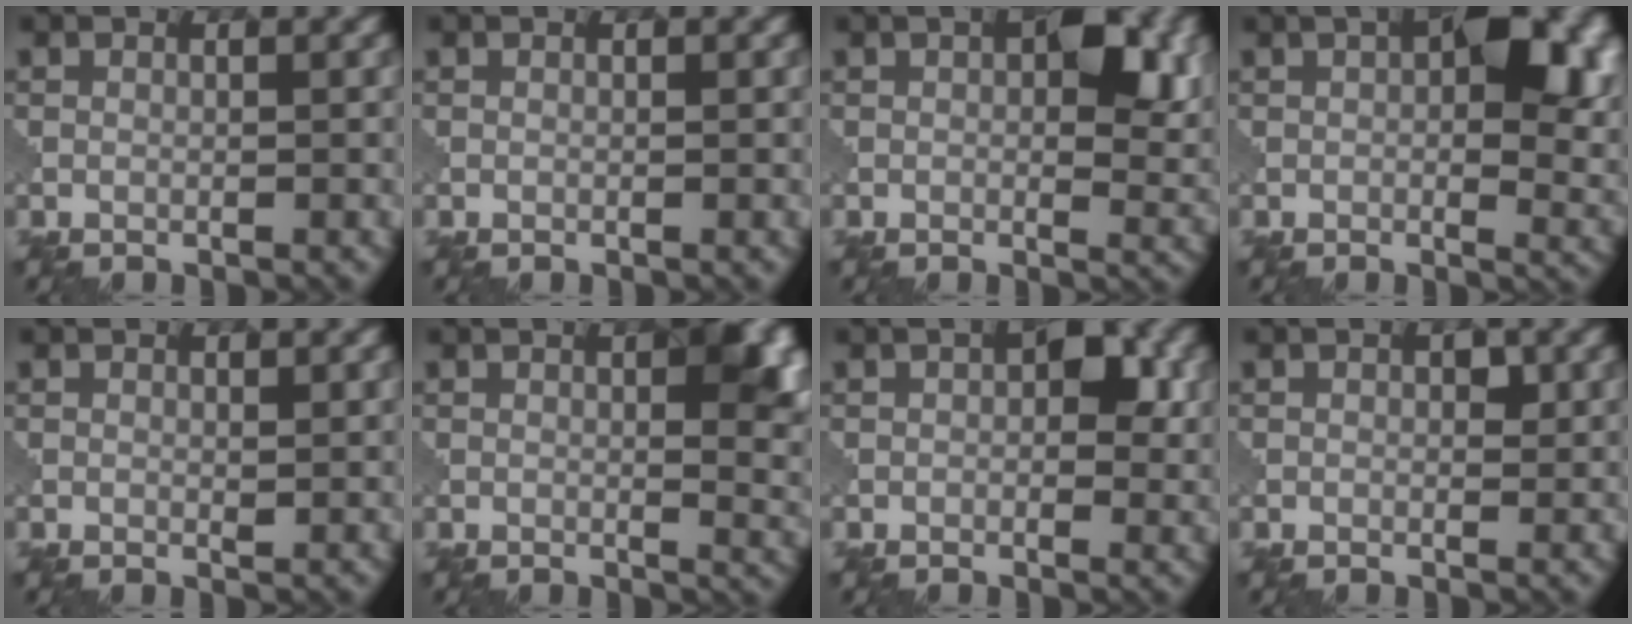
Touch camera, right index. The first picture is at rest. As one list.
[{"total": 0.0}, {"total": 6.8, "force": [1.6, 3.5, 5.6], "torque": [-0.067, -0.005, 0.024]}, {"total": 9.6, "force": [2.1, 5.0, 7.9], "torque": [-0.089, -0.001, 0.029]}, {"total": 0.9, "force": [0.5, 0.4, 0.6], "torque": [-0.007, -0.005, 0.010]}, {"total": 7.2, "force": [1.6, 2.6, 6.5], "torque": [-0.065, -0.005, 0.026]}, {"total": 4.5, "force": [0.8, 2.5, 3.6], "torque": [-0.043, -0.002, 0.011]}, {"total": 1.2, "force": [0.3, 0.8, 0.8], "torque": [-0.008, -0.003, 0.006]}]